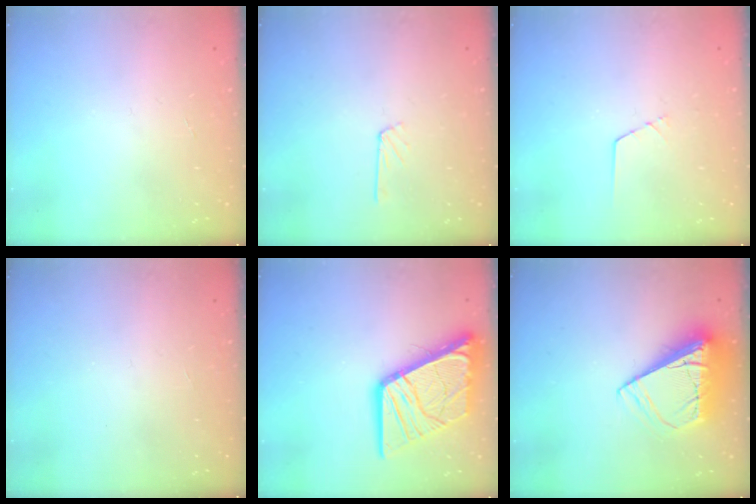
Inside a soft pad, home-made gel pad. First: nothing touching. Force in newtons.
{"total": 3.8, "press": 3.8, "slide": 0.3}
{"total": 1.6, "press": 1.6, "slide": 0.1}
{"total": 0.0}
{"total": 19.1, "press": 18.9, "slide": 2.5}
{"total": 11.2, "press": 11.1, "slide": 1.4}